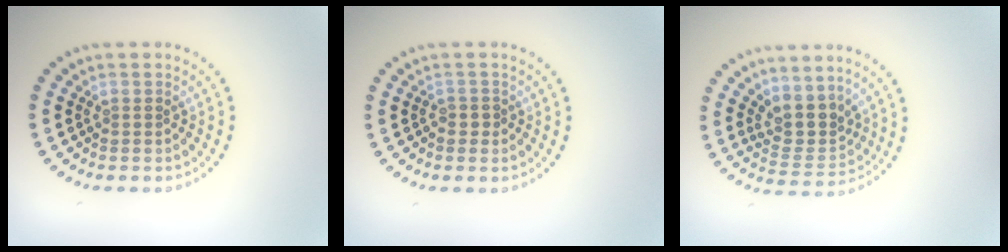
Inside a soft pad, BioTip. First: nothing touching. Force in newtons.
{"total": 0.6, "press": 0.5, "slide": 0.3}
{"total": 3.3, "press": 2.5, "slide": 2.1}